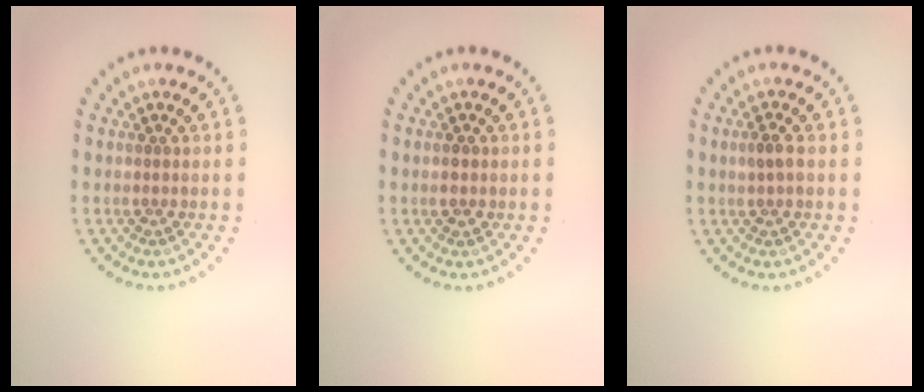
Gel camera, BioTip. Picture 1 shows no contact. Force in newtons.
{"total": 1.3, "press": 1.3, "slide": 0.2}
{"total": 1.3, "press": 1.3, "slide": 0.4}